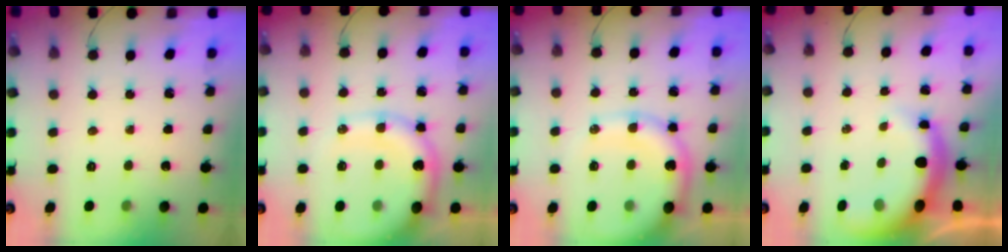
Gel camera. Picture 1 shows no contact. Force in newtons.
{"total": 15.3, "press": 15.0, "slide": 3.0}
{"total": 15.3, "press": 15.0, "slide": 3.0}
{"total": 7.7, "press": 7.4, "slide": 1.9}